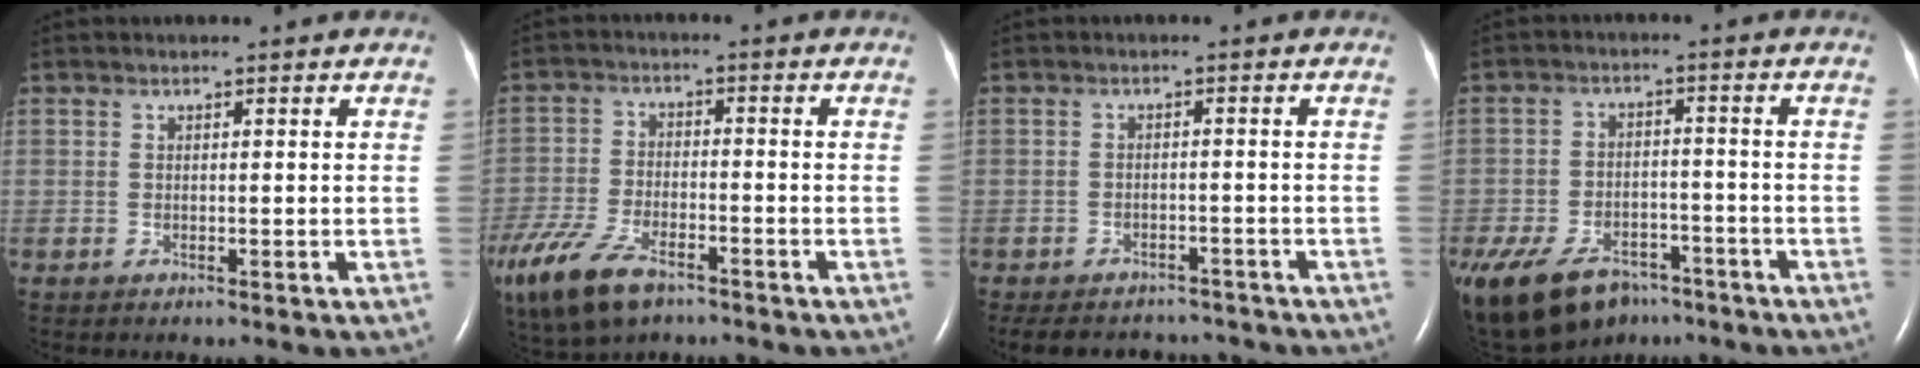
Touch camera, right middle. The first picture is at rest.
{"total": 14.8, "force": [-9.6, 6.4, 9.3], "torque": [-0.229, -0.026, -0.175]}
{"total": 10.4, "force": [-9.4, 3.8, 2.2], "torque": [-0.039, 0.007, -0.116]}
{"total": 21.7, "force": [-14.1, 12.7, 10.6], "torque": [-0.296, -0.029, -0.214]}